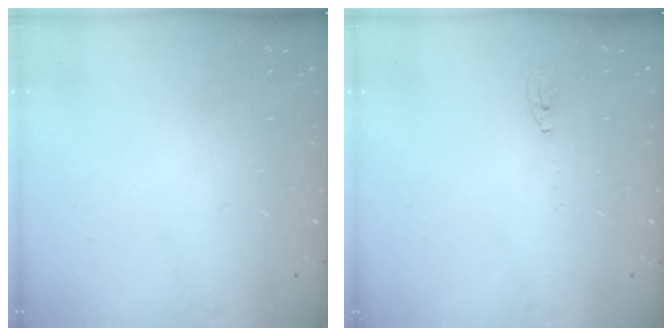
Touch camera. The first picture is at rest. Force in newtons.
{"total": 2.2, "press": 2.2, "slide": 0.2}